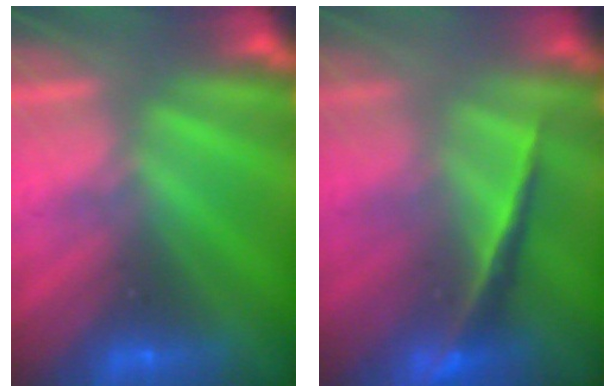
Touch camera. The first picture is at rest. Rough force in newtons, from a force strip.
{"total": 1.9}